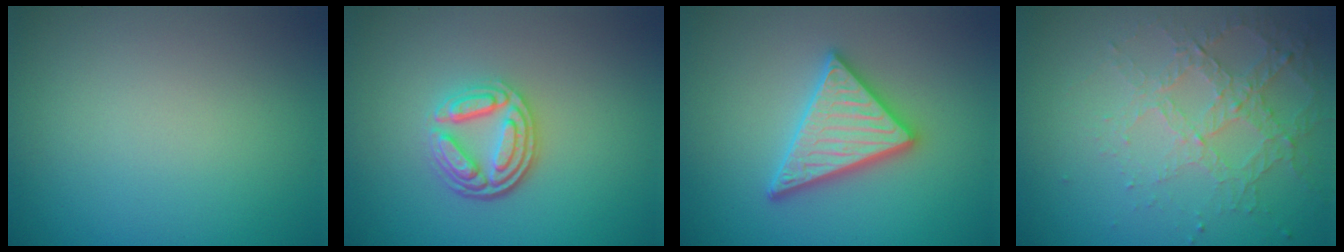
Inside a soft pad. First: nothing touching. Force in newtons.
{"total": 4.3, "press": 3.4, "slide": 2.7}
{"total": 4.9, "press": 4.8, "slide": 0.7}
{"total": 4.5, "press": 3.1, "slide": 3.2}